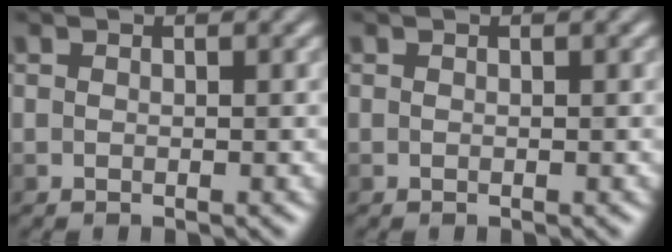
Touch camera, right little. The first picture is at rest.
{"total": 0.0}